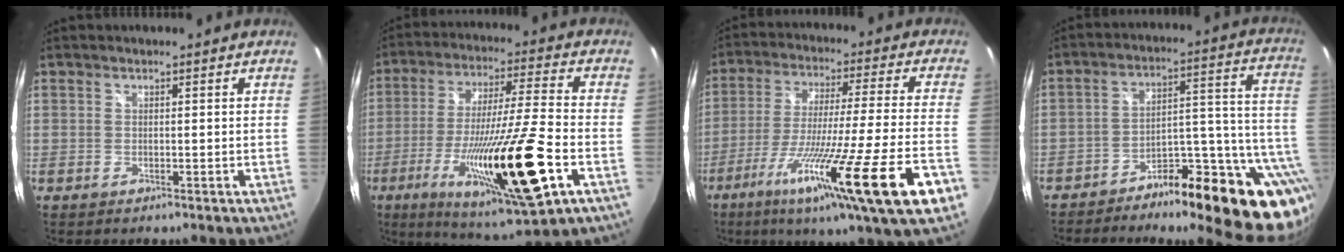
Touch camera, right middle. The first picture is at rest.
{"total": 24.8, "force": [-9.6, 3.3, 22.6], "torque": [-0.417, -0.065, -0.157]}
{"total": 23.0, "force": [-12.5, -1.0, 19.3], "torque": [-0.318, -0.085, -0.201]}
{"total": 22.5, "force": [-15.4, 6.3, 15.2], "torque": [-0.145, 0.015, -0.214]}